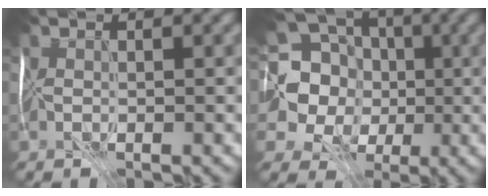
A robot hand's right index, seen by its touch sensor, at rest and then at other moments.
{"total": 12.9, "force": [1.8, 12.0, 4.5], "torque": [-0.147, 0.031, 0.012]}